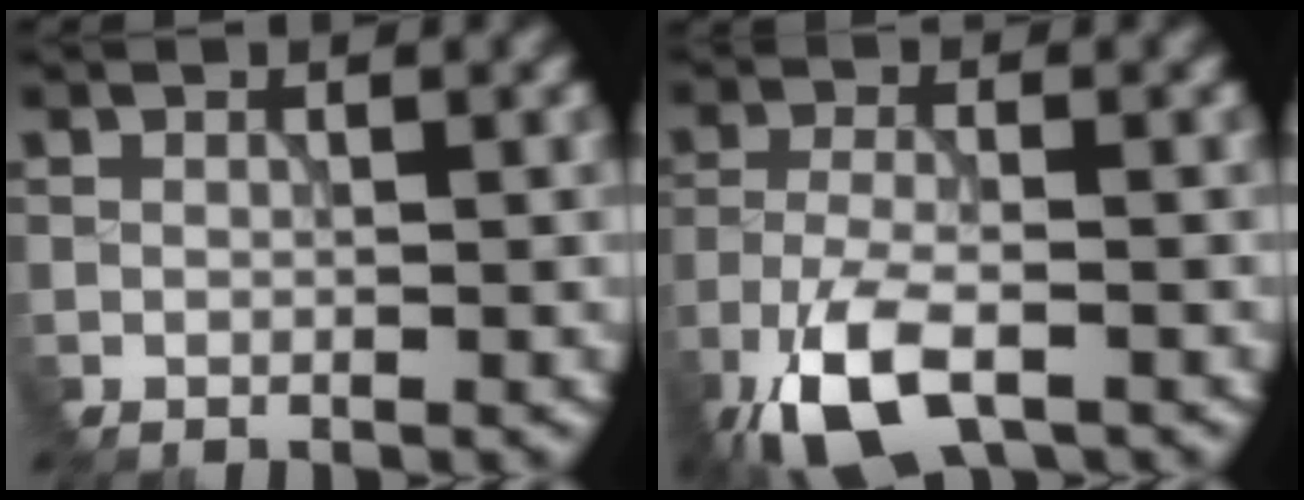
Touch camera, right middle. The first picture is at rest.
{"total": 7.2, "force": [-4.9, 2.5, 4.6], "torque": [-0.098, -0.016, -0.098]}